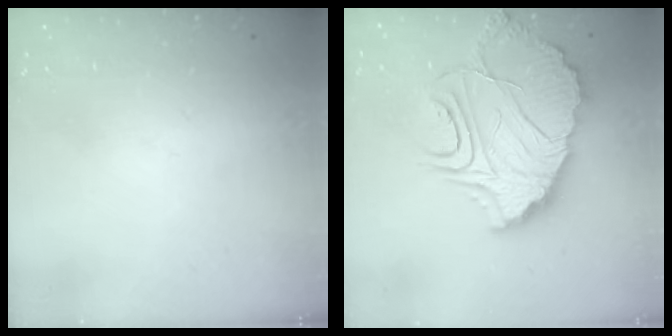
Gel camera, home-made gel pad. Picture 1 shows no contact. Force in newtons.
{"total": 18.6, "press": 18.5, "slide": 1.6}